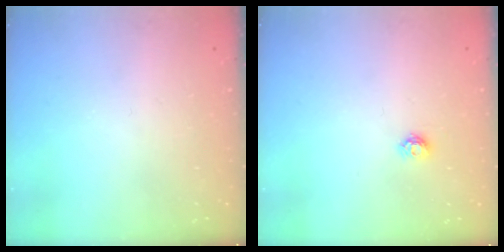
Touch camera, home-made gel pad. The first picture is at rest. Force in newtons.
{"total": 4.6, "press": 4.6, "slide": 0.5}